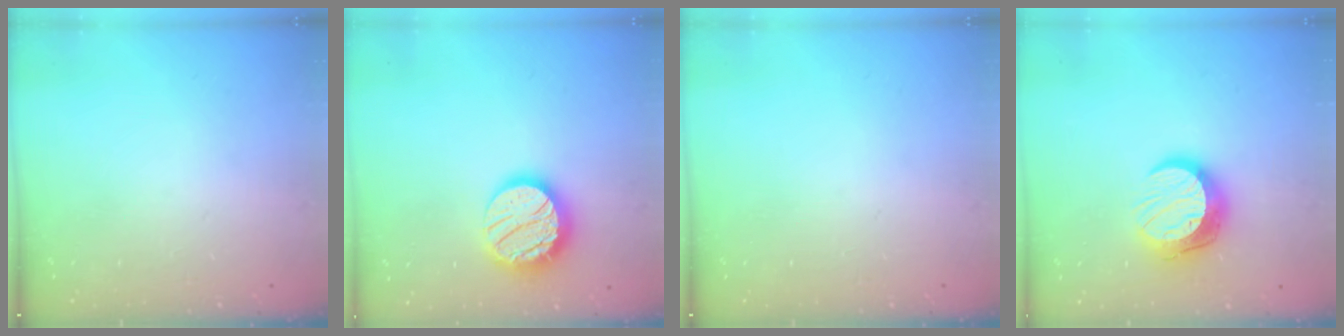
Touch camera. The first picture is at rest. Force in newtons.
{"total": 16.6, "press": 16.5, "slide": 1.1}
{"total": 0.0}
{"total": 12.9, "press": 12.8, "slide": 1.1}